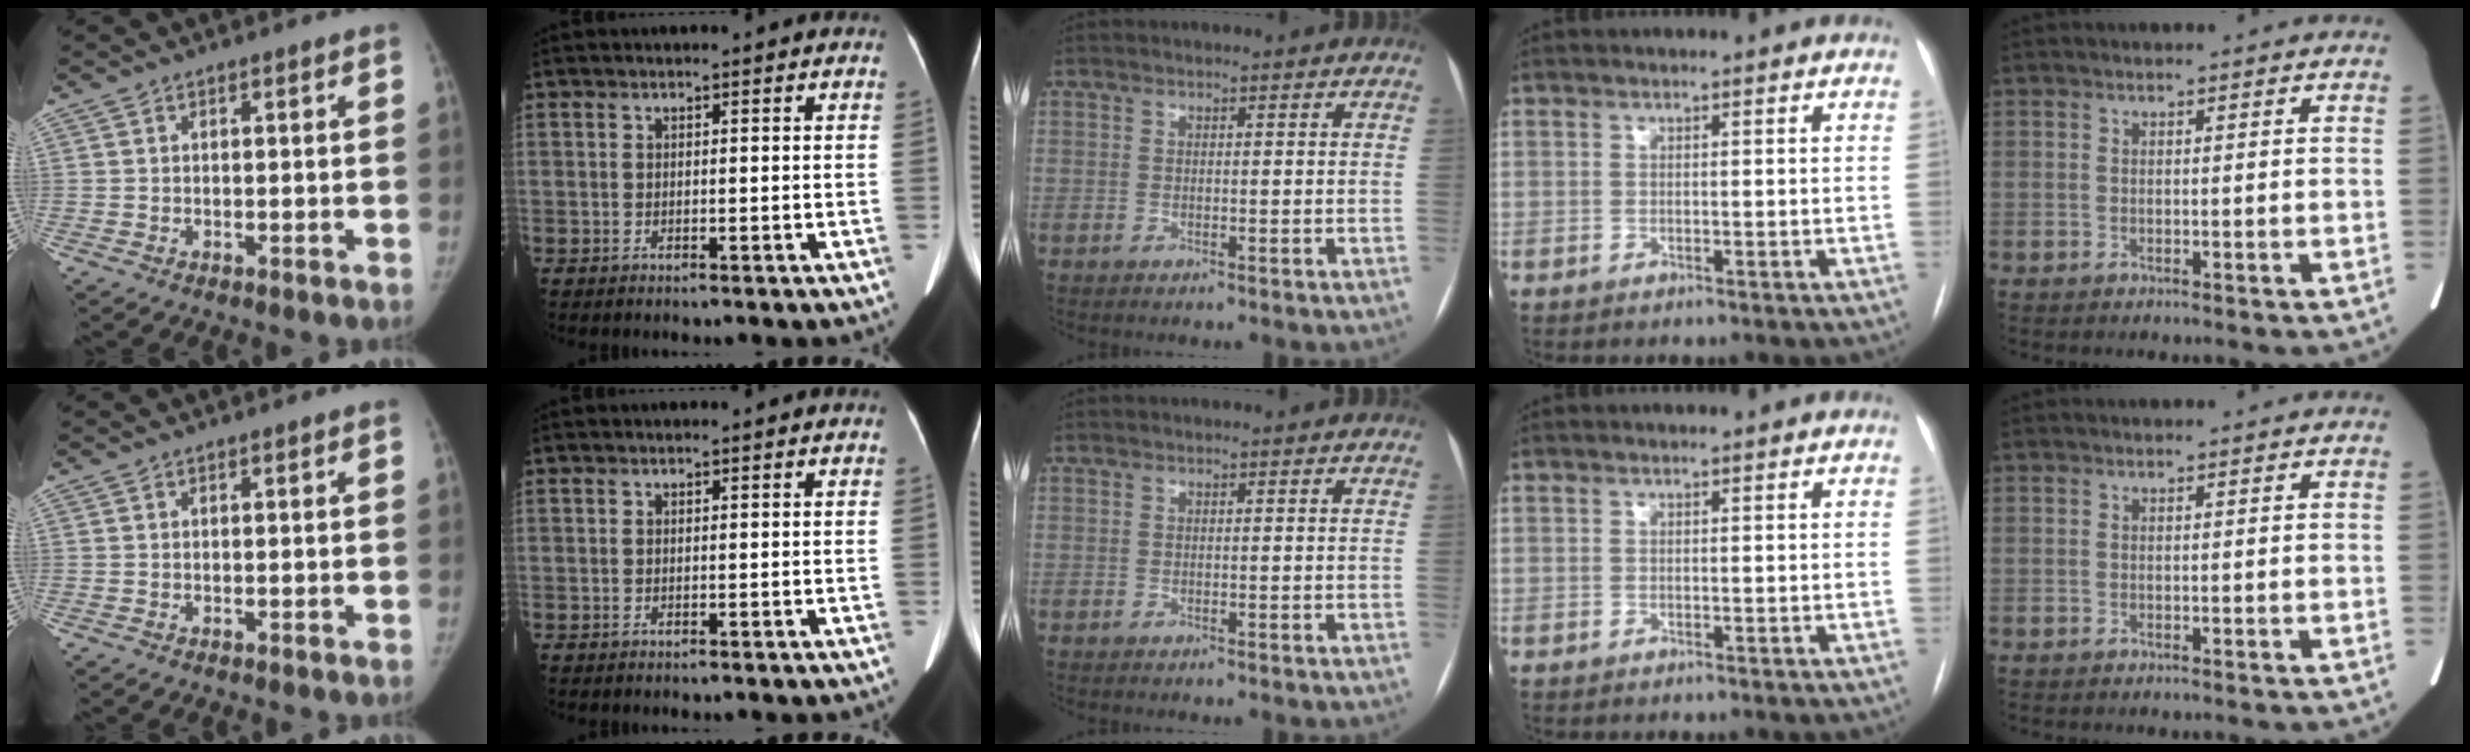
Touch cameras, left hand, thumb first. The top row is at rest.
{}